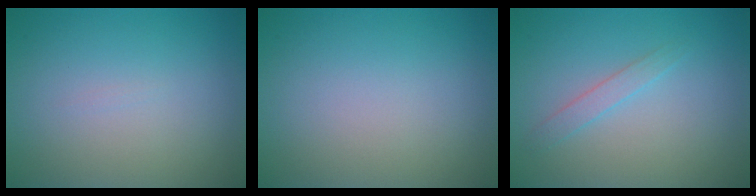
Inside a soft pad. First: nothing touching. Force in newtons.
{"total": 0.0}
{"total": 1.2, "press": 1.2, "slide": 0.0}